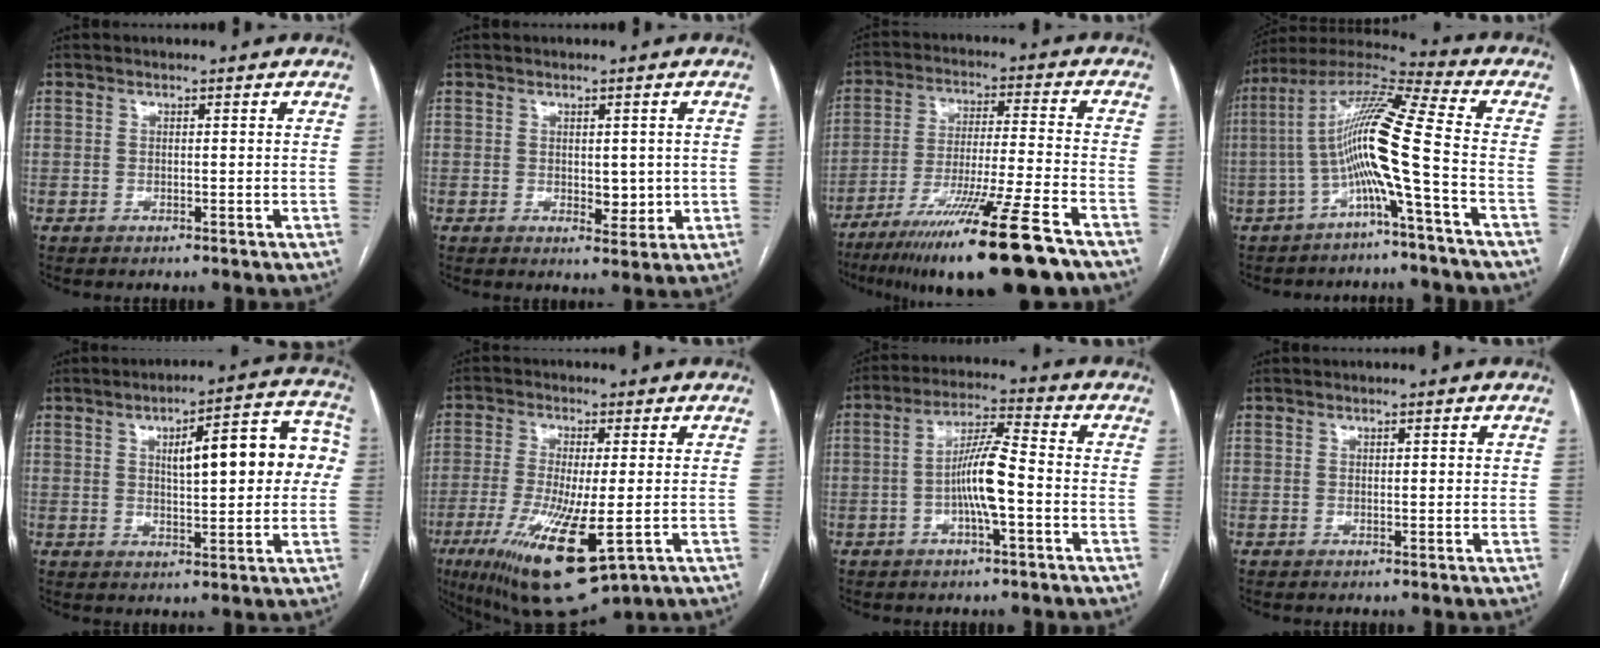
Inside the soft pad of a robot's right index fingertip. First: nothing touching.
{"total": 3.5, "force": [0.1, 2.0, 2.9], "torque": [-0.036, -0.005, 0.009]}
{"total": 19.9, "force": [-13.8, -0.3, 14.3], "torque": [-0.216, -0.047, -0.229]}
{"total": 12.6, "force": [-3.1, -1.3, 12.2], "torque": [-0.230, 0.025, -0.069]}
{"total": 13.5, "force": [2.3, 3.8, 12.8], "torque": [-0.163, 0.039, 0.031]}
{"total": 14.8, "force": [-5.4, 2.9, 13.5], "torque": [-0.257, -0.044, -0.082]}
{"total": 8.2, "force": [-1.8, 1.0, 7.9], "torque": [-0.154, 0.013, -0.037]}
{"total": 1.3, "force": [0.4, 0.6, 1.1], "torque": [-0.015, 0.001, 0.004]}